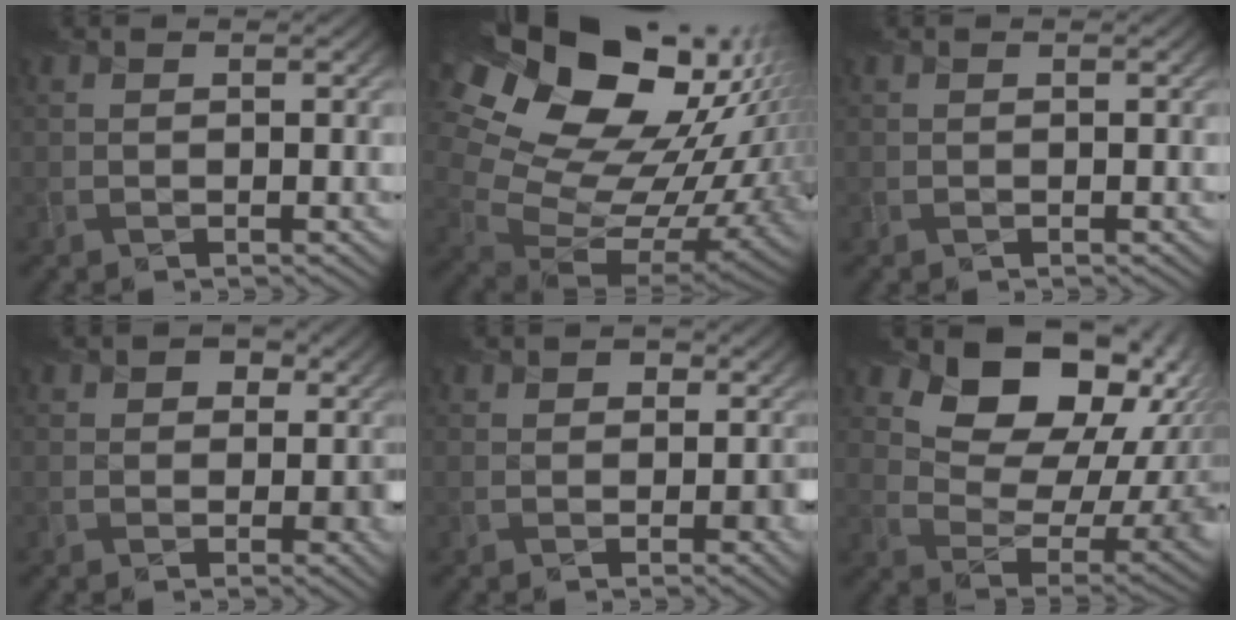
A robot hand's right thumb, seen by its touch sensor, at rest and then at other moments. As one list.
[{"total": 20.8, "force": [8.1, 13.6, 13.4], "torque": [-0.275, 0.029, 0.175]}, {"total": 0.0}, {"total": 4.3, "force": [0.1, 3.6, 2.3], "torque": [-0.012, -0.002, -0.001]}, {"total": 3.2, "force": [-0.3, 2.7, 1.6], "torque": [-0.008, -0.005, -0.004]}, {"total": 16.1, "force": [8.5, 10.2, 9.1], "torque": [-0.148, 0.017, 0.133]}]